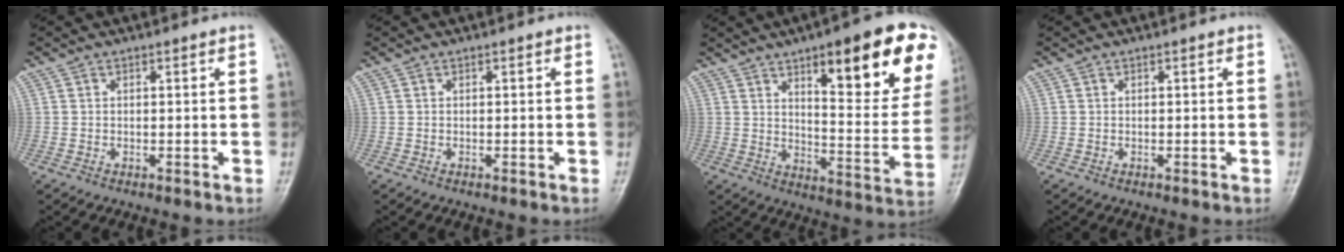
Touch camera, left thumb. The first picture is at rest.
{"total": 0.0}
{"total": 23.0, "force": [11.4, 6.5, 18.9], "torque": [-0.212, -0.040, 0.158]}
{"total": 0.0}